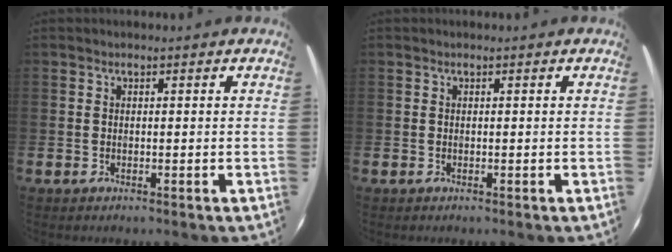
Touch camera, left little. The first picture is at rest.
{"total": 0.0}